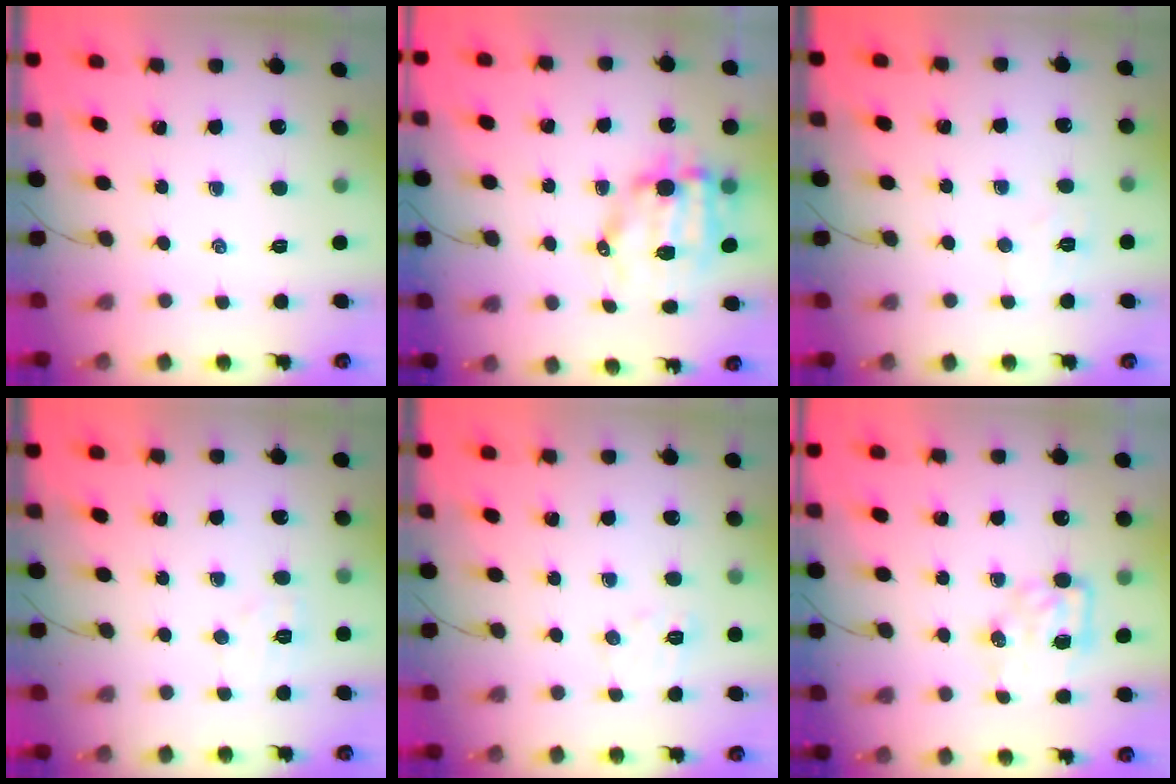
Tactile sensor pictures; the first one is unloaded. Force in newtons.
{"total": 9.5, "press": 9.2, "slide": 2.2}
{"total": 4.1, "press": 4.0, "slide": 1.0}
{"total": 4.5, "press": 4.4, "slide": 1.0}
{"total": 5.1, "press": 4.9, "slide": 1.1}
{"total": 6.5, "press": 6.5, "slide": 0.4}